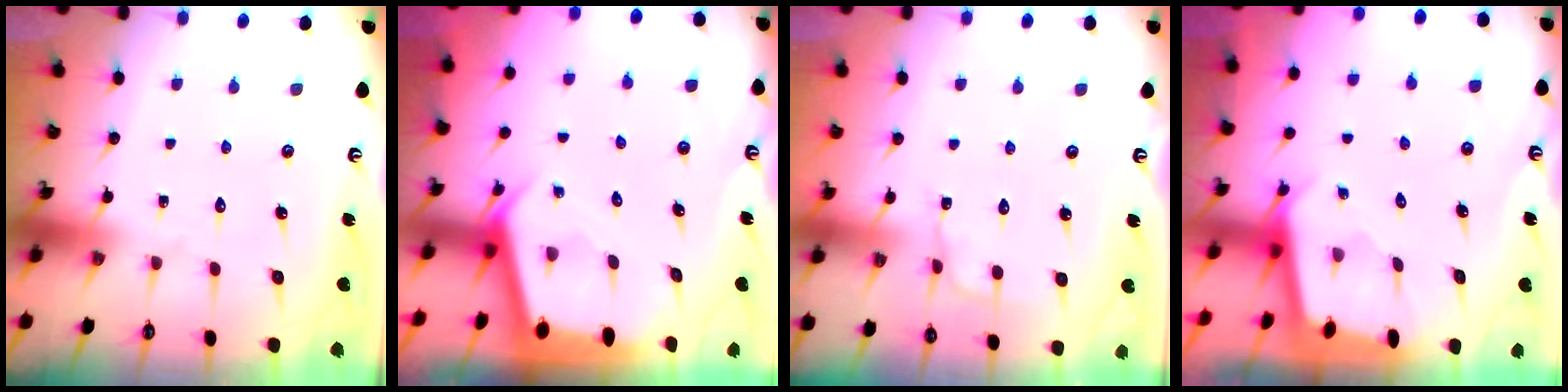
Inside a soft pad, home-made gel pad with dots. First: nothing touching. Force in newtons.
{"total": 2.4, "press": 2.4, "slide": 0.2}
{"total": 2.7, "press": 2.7, "slide": 0.3}
{"total": 1.9, "press": 1.9, "slide": 0.1}